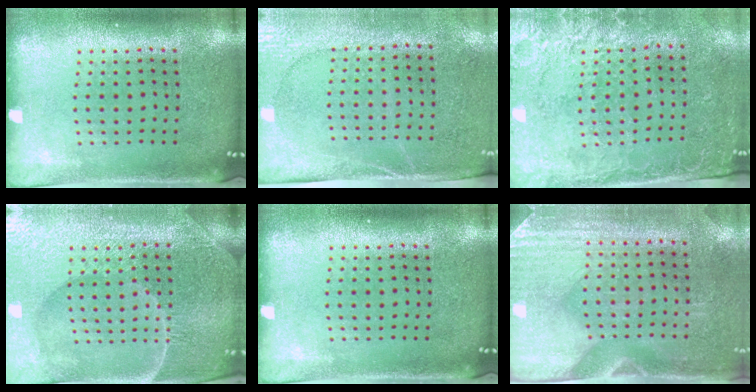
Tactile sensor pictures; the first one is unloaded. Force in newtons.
{"total": 2.7, "press": 2.3, "slide": 1.5}
{"total": 2.6, "press": 2.3, "slide": 1.3}
{"total": 5.3, "press": 4.9, "slide": 1.8}
{"total": 0.0}
{"total": 3.0, "press": 2.6, "slide": 1.5}